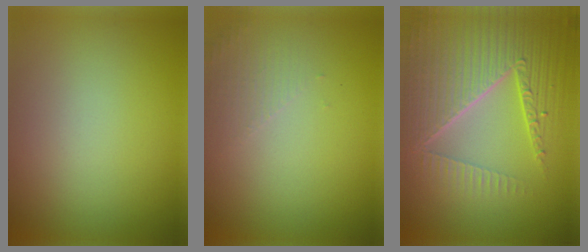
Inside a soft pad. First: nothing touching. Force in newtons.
{"total": 1.6, "press": 1.6, "slide": 0.4}
{"total": 7.5, "press": 5.6, "slide": 5.0}